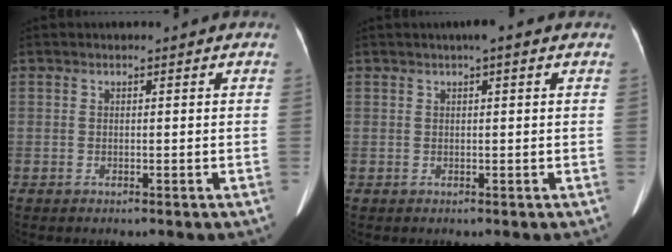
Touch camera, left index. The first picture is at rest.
{"total": 2.0, "force": [1.2, 0.1, 1.6], "torque": [-0.028, 0.010, 0.014]}